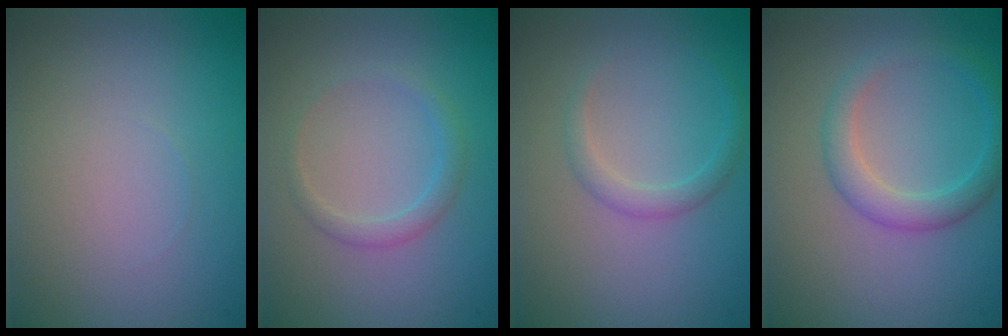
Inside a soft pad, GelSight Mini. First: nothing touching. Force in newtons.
{"total": 1.5, "press": 1.5, "slide": 0.1}
{"total": 1.5, "press": 1.5, "slide": 0.1}
{"total": 2.7, "press": 2.7, "slide": 0.1}